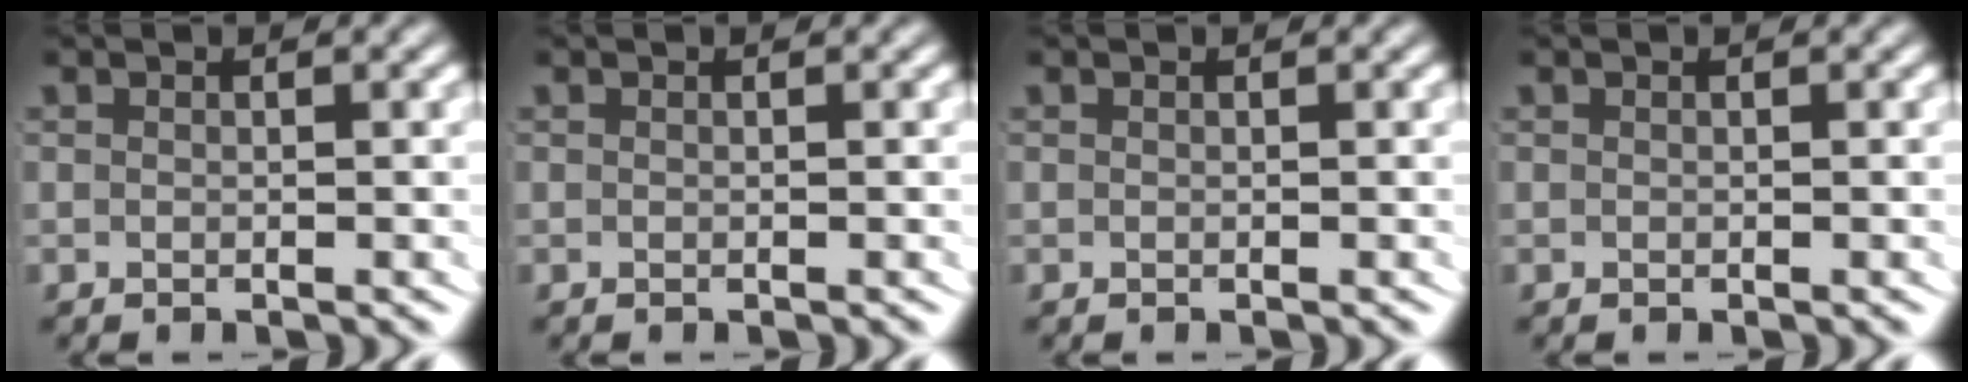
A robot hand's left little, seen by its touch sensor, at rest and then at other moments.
{"total": 0.0}
{"total": 0.0}
{"total": 0.0}